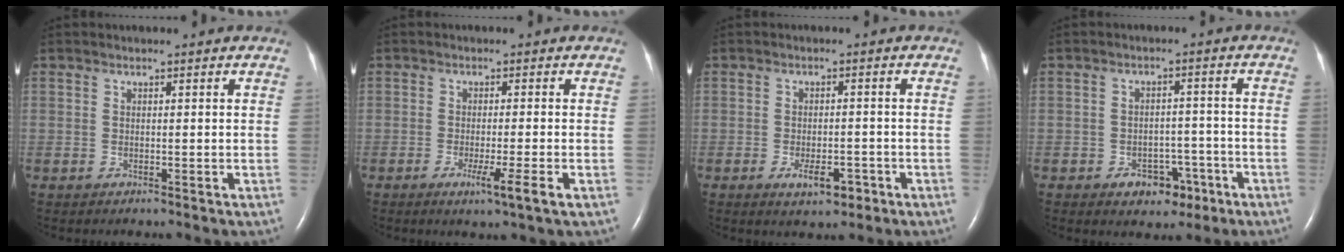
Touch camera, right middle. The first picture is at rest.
{"total": 4.3, "force": [-2.0, -0.6, 3.8], "torque": [-0.059, -0.012, -0.033]}
{"total": 4.2, "force": [-2.2, 1.7, 3.1], "torque": [-0.047, 0.001, -0.027]}
{"total": 5.3, "force": [-3.0, 3.4, 2.8], "torque": [-0.031, 0.014, -0.036]}